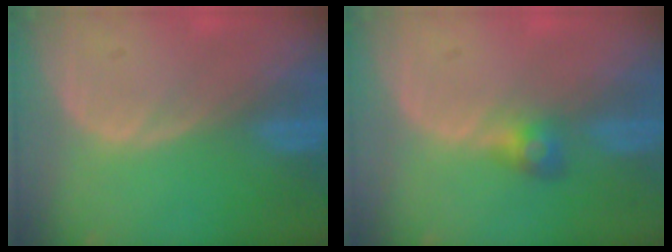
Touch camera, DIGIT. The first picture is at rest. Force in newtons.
{"total": 2.7, "press": 2.6, "slide": 0.8}